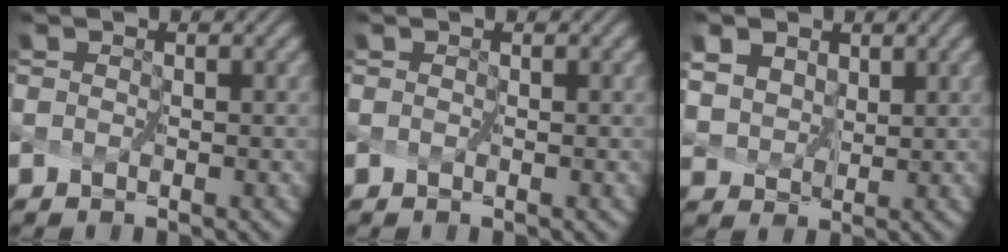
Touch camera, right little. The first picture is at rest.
{"total": 0.0}
{"total": 6.5, "force": [4.0, 4.4, 2.5], "torque": [-0.036, 0.021, 0.044]}